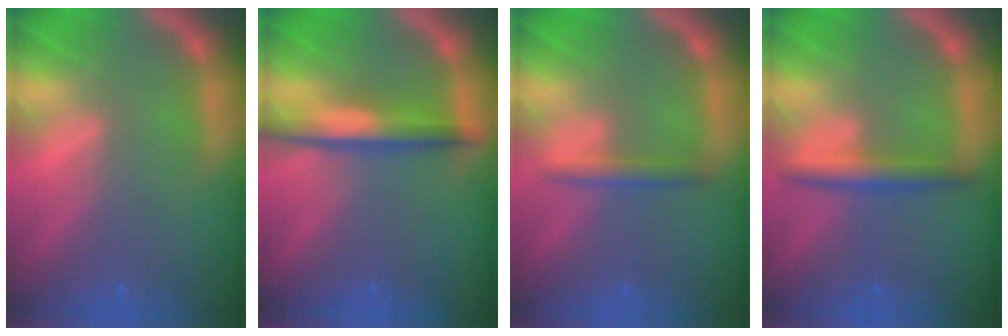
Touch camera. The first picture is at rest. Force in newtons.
{"total": 4.5}
{"total": 1.9}
{"total": 3.0}